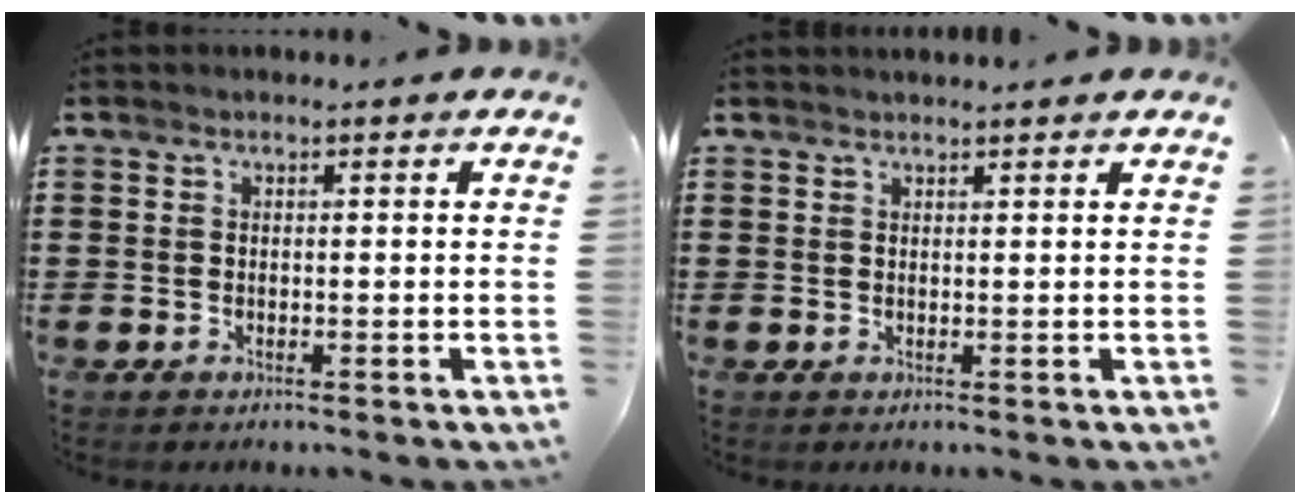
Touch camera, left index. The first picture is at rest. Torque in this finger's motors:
{"motor_torque": [-2.04, -0.10, -0.45, -0.06]}